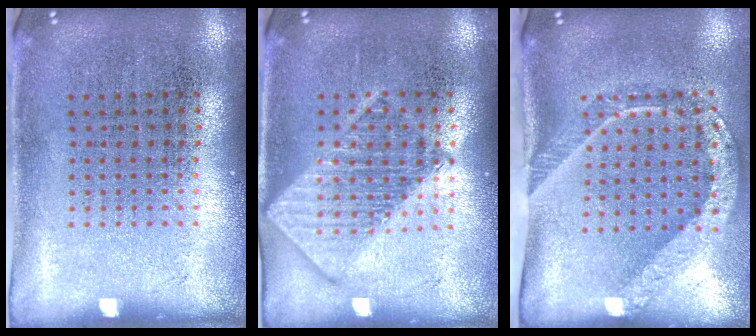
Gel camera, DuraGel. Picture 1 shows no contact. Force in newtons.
{"total": 2.0, "press": 2.0, "slide": 0.2}
{"total": 2.3, "press": 1.5, "slide": 1.7}